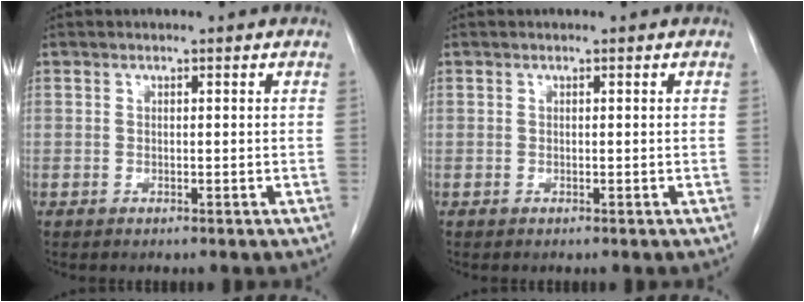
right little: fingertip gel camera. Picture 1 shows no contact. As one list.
[{"total": 0.0}]